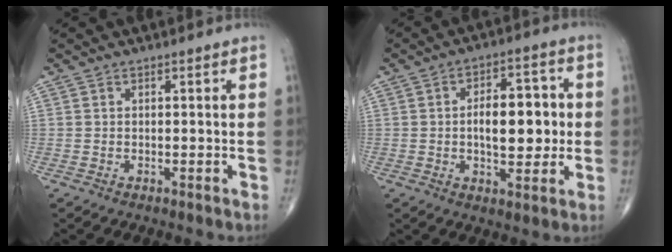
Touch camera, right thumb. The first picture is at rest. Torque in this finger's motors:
{"motor_torque": [0.02, 0.17, 0.50, -0.05, 0.12]}